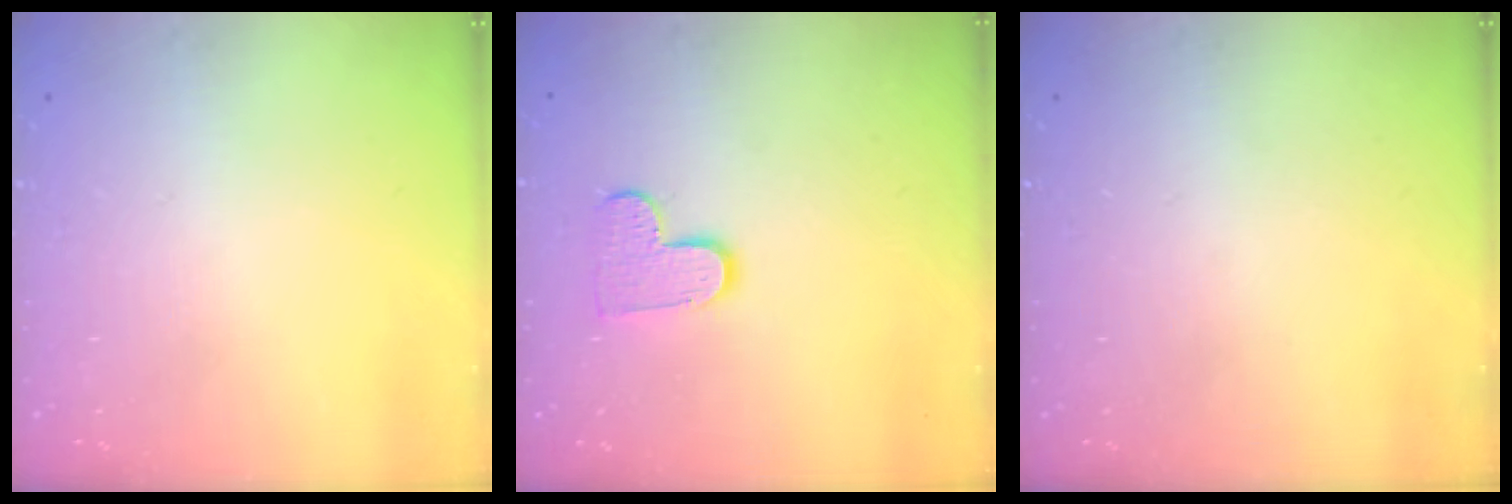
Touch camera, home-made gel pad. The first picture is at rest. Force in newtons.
{"total": 8.2, "press": 8.1, "slide": 0.2}
{"total": 0.0}